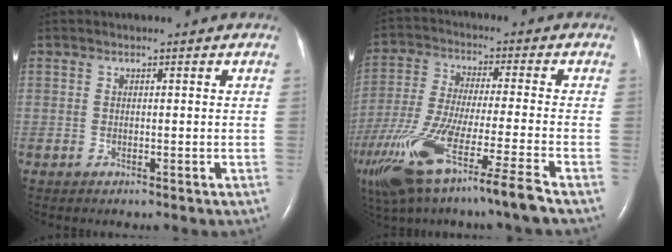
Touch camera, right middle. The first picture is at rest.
{"total": 17.1, "force": [-10.9, 0.0, 13.2], "torque": [-0.273, -0.058, -0.203]}